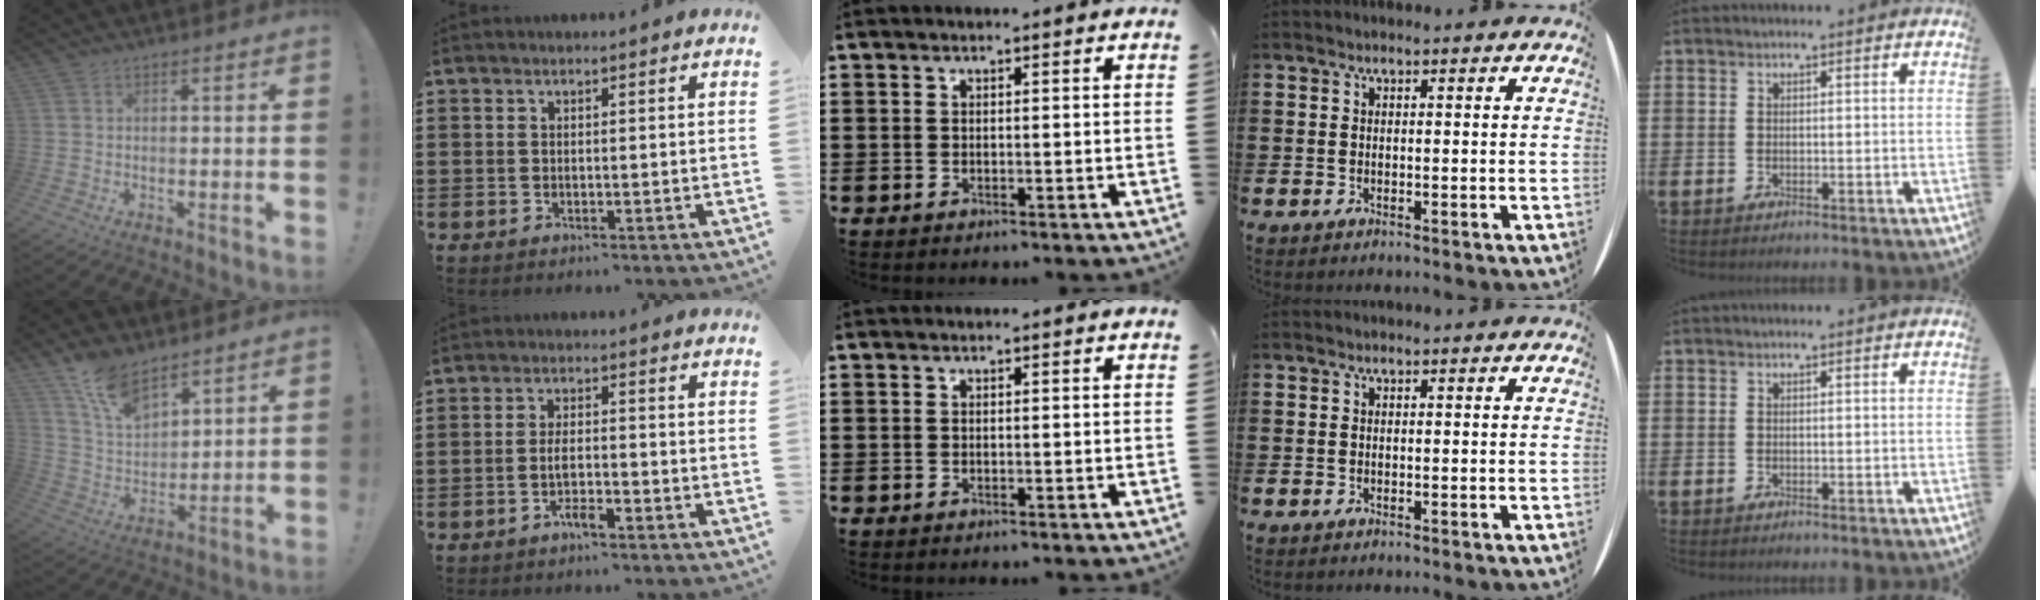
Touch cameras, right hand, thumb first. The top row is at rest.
{"thumb": {"total": 11.7, "force": [9.6, 4.8, 4.7], "torque": [-0.097, -0.065, 0.183]}, "index": {"total": 3.8, "force": [-1.8, 1.3, 3.1], "torque": [-0.069, 0.001, -0.039]}}